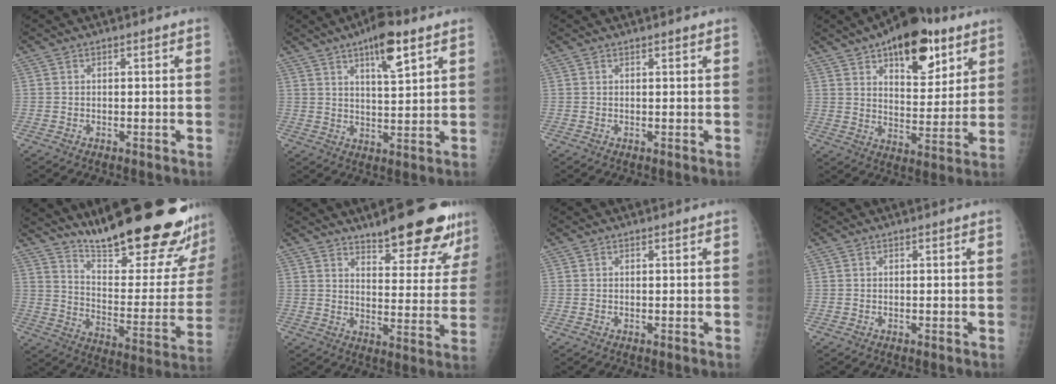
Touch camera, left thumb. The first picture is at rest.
{"total": 9.3, "force": [5.3, 2.5, 7.2], "torque": [-0.104, -0.025, 0.084]}
{"total": 0.8, "force": [0.6, 0.2, 0.5], "torque": [-0.007, -0.002, 0.009]}
{"total": 19.5, "force": [11.1, 9.3, 13.0], "torque": [-0.141, -0.051, 0.168]}
{"total": 30.2, "force": [23.5, 5.4, 18.1], "torque": [-0.241, -0.150, 0.333]}
{"total": 17.1, "force": [12.6, 4.8, 10.5], "torque": [-0.105, -0.077, 0.172]}
{"total": 0.0}
{"total": 0.0}